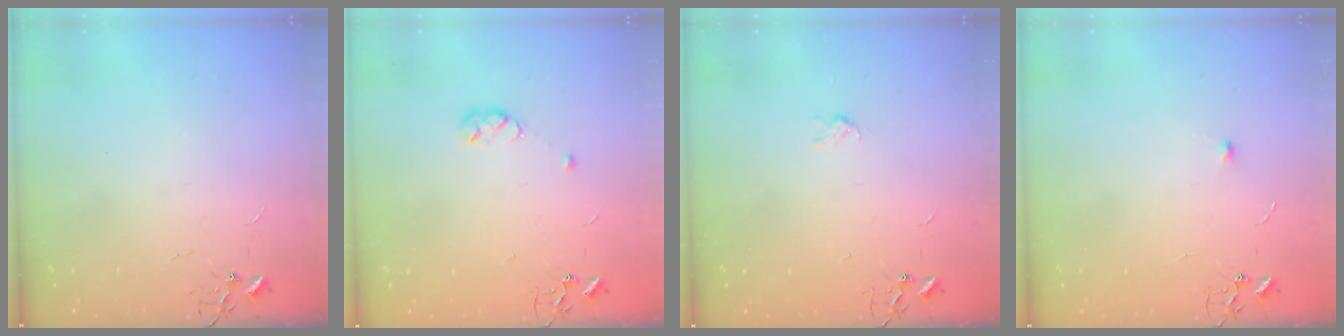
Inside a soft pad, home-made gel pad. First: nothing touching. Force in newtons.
{"total": 4.6, "press": 4.6, "slide": 0.7}
{"total": 3.0, "press": 3.0, "slide": 0.6}
{"total": 3.8, "press": 3.7, "slide": 0.6}